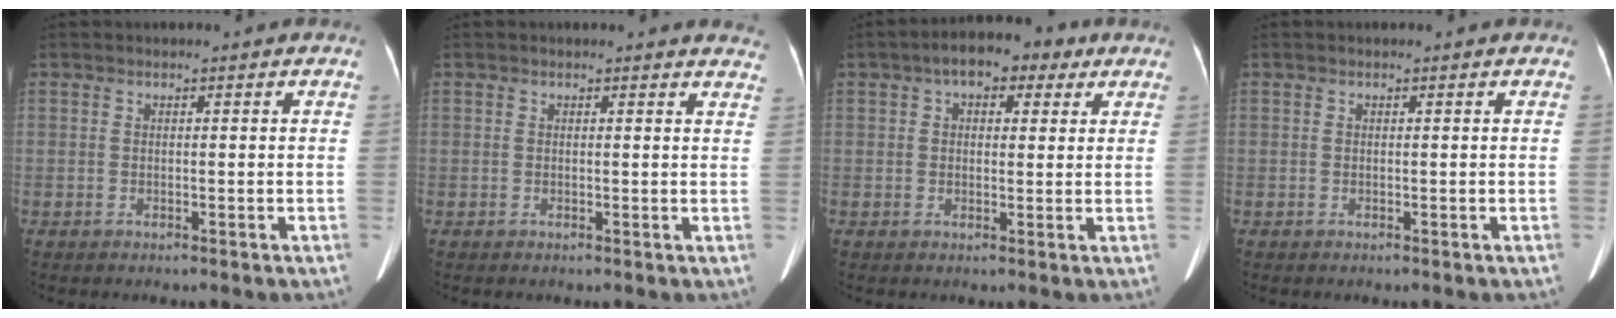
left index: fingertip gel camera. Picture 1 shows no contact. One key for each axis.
{"total": 5.5, "fx": 5.4, "fy": 1.2, "fz": 0.5, "tx": 0.021, "ty": -0.020, "tz": 0.023}
{"total": 7.5, "fx": 3.9, "fy": 3.8, "fz": 5.1, "tx": -0.073, "ty": 0.035, "tz": 0.053}
{"total": 0.0}